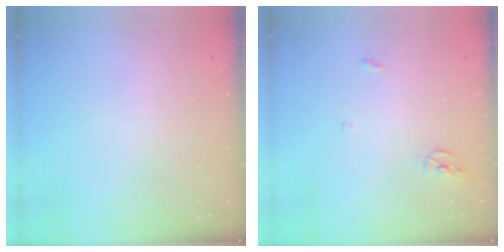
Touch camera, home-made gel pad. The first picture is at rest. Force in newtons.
{"total": 5.6, "press": 5.6, "slide": 0.4}